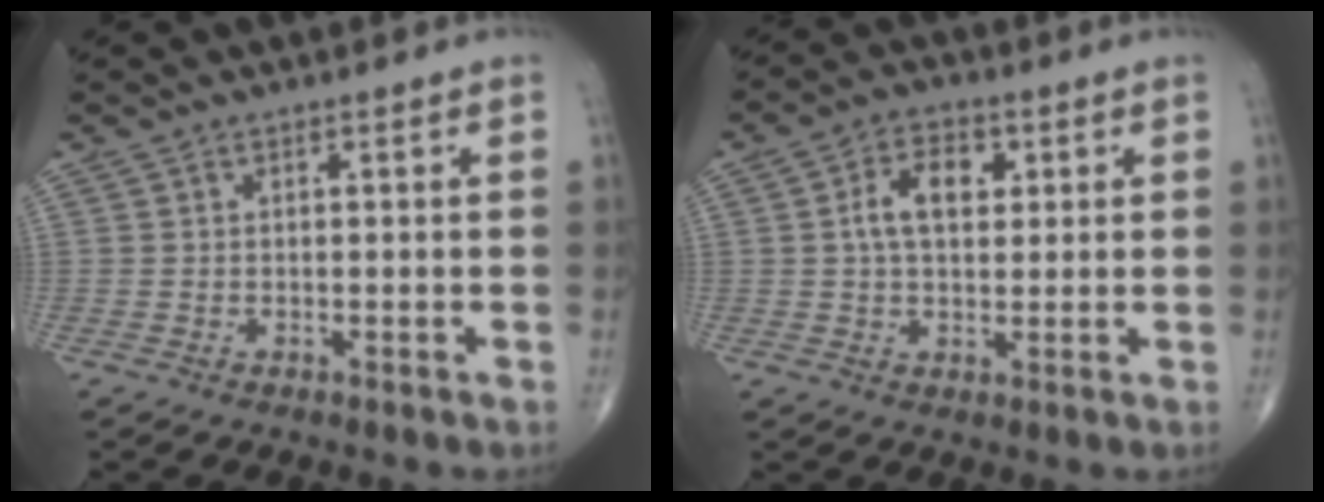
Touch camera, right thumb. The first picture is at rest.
{"total": 7.7, "force": [1.7, 4.7, 5.8], "torque": [-0.091, 0.009, 0.025]}